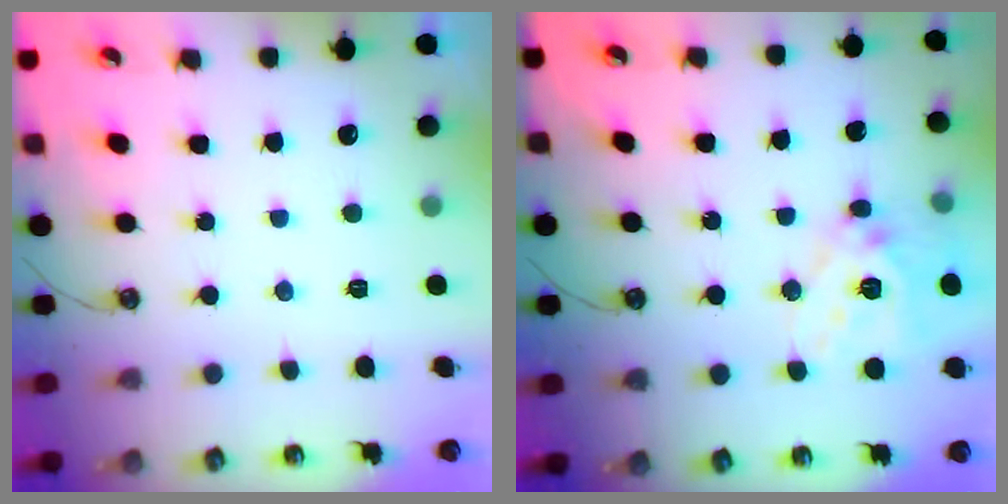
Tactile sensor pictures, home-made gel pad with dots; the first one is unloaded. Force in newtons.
{"total": 17.6, "press": 17.4, "slide": 3.0}